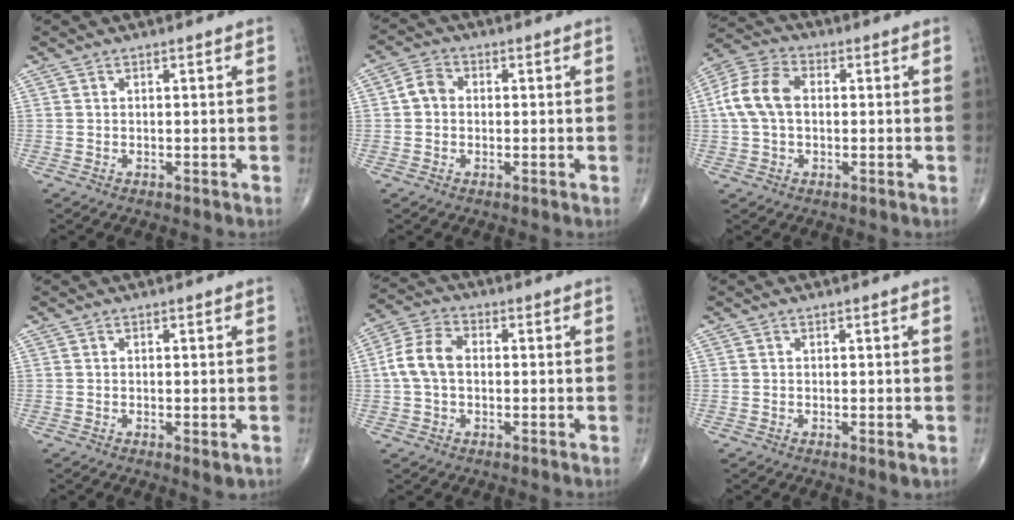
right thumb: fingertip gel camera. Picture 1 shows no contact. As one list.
[{"total": 3.9, "force": [0.0, 3.3, 2.2], "torque": [-0.032, 0.012, -0.009]}, {"total": 9.7, "force": [0.6, 6.5, 7.2], "torque": [-0.149, 0.028, 0.004]}, {"total": 1.9, "force": [-0.6, 0.7, 1.7], "torque": [-0.025, -0.005, -0.007]}, {"total": 7.8, "force": [0.0, 5.3, 5.7], "torque": [-0.115, 0.026, -0.009]}, {"total": 1.2, "force": [-0.3, 0.4, 1.1], "torque": [-0.023, -0.005, -0.007]}]